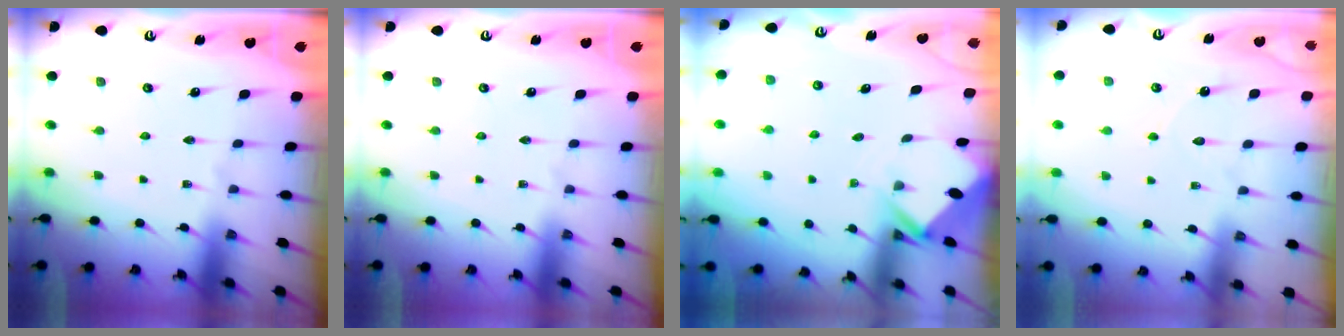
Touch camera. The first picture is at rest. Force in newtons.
{"total": 0.0}
{"total": 2.2, "press": 2.2, "slide": 0.1}
{"total": 5.3, "press": 5.3, "slide": 0.5}